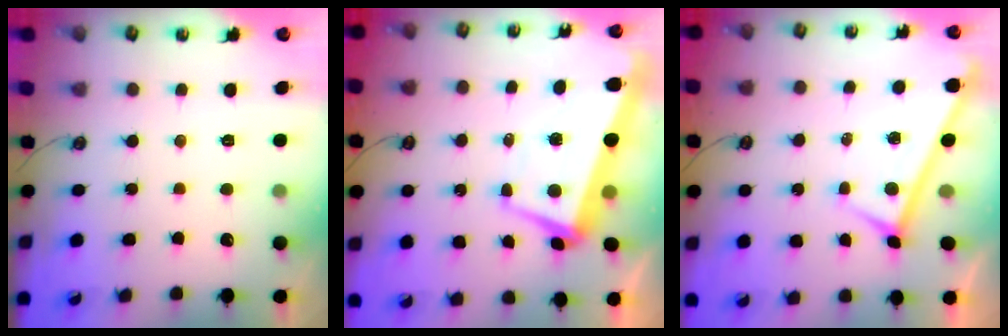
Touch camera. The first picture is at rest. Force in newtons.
{"total": 3.4, "press": 2.7, "slide": 2.1}
{"total": 0.0}